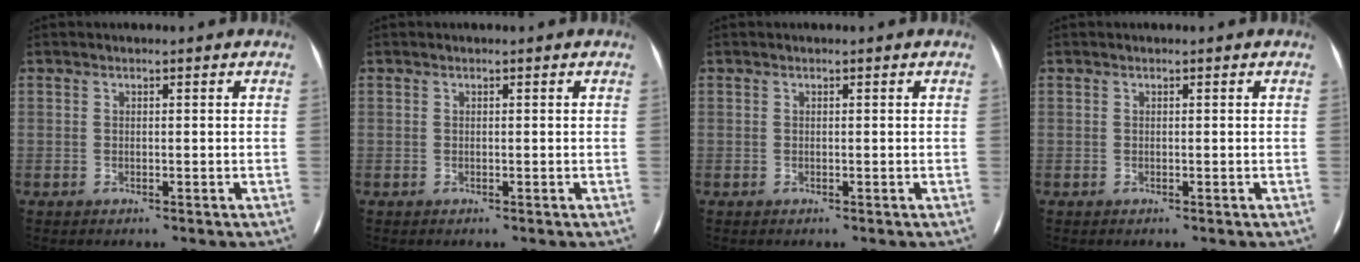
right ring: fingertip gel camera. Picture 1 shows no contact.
{"total": 0.0}
{"total": 0.0}
{"total": 0.0}